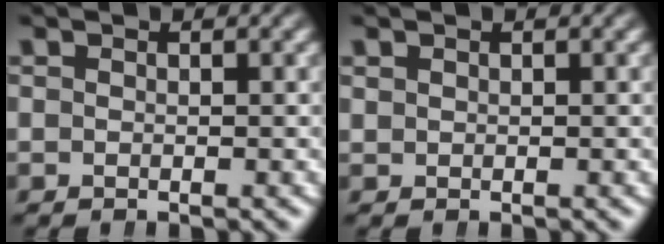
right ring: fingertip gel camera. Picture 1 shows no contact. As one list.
[{"total": 0.6, "force": [0.5, -0.3, -0.1], "torque": [0.009, -0.003, 0.017]}]